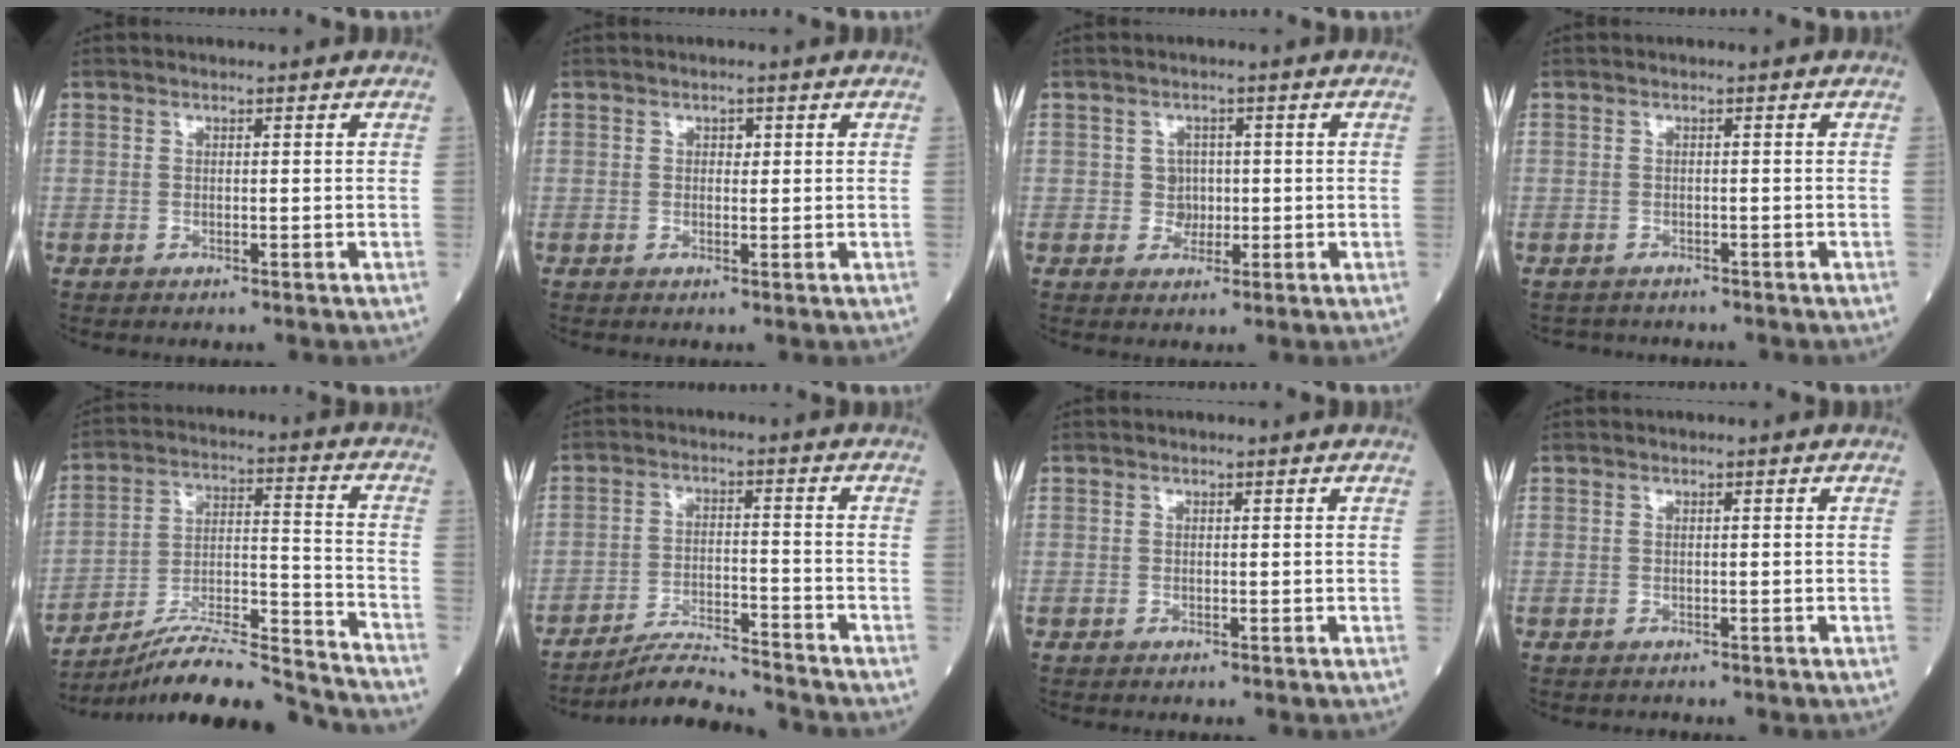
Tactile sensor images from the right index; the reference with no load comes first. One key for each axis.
{"total": 0.9, "fx": 0.3, "fy": 0.7, "fz": 0.5, "tx": -0.006, "ty": 0.001, "tz": 0.004}
{"total": 2.1, "fx": 0.2, "fy": 2.1, "fz": 0.6, "tx": -0.005, "ty": 0.005, "tz": 0.006}
{"total": 2.3, "fx": -2.1, "fy": 0.9, "fz": -0.2, "tx": -0.002, "ty": -0.003, "tz": -0.032}
{"total": 18.7, "fx": -17.6, "fy": -0.2, "fz": 6.2, "tx": -0.118, "ty": 0.006, "tz": -0.289}
{"total": 7.6, "fx": -7.5, "fy": -0.8, "fz": 1.0, "tx": -0.018, "ty": -0.006, "tz": -0.134}
{"total": 0.0}
{"total": 0.0}